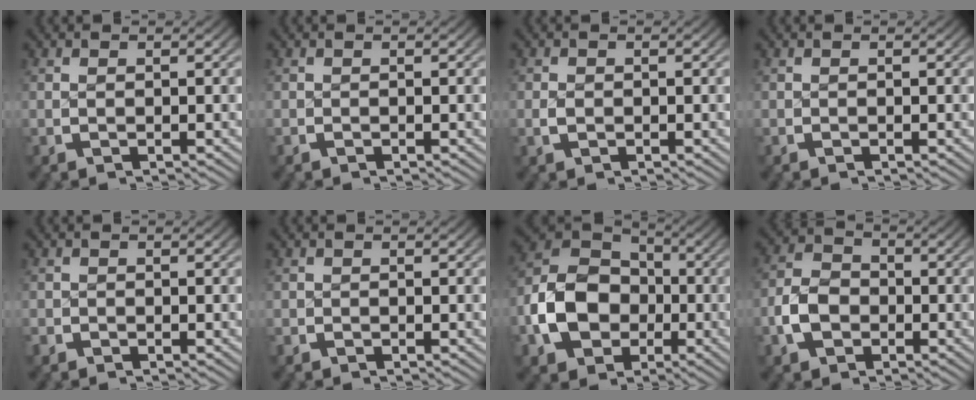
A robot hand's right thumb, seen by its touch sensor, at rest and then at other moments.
{"total": 0.0}
{"total": 1.1, "force": [-0.3, 0.9, 0.5], "torque": [-0.016, -0.003, -0.004]}
{"total": 0.0}
{"total": 0.9, "force": [-0.6, 0.6, -0.1], "torque": [0.000, -0.002, -0.016]}
{"total": 0.6, "force": [-0.4, 0.5, -0.1], "torque": [0.001, -0.001, -0.009]}
{"total": 11.7, "force": [-1.8, 9.1, 7.1], "torque": [-0.168, -0.022, -0.021]}
{"total": 5.2, "force": [-1.7, 4.0, 2.8], "torque": [-0.059, -0.002, -0.034]}